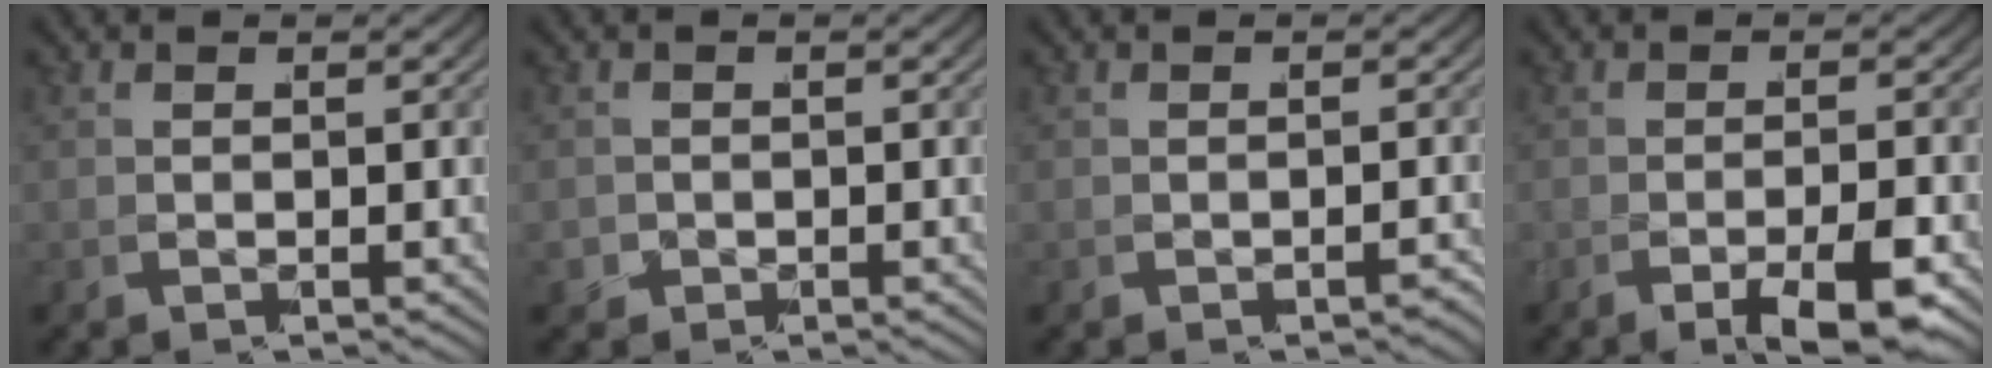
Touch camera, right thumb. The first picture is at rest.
{"total": 1.1, "force": [-0.7, 0.7, -0.5], "torque": [0.009, -0.011, 0.000]}
{"total": 1.1, "force": [-1.0, -0.2, -0.2], "torque": [-0.013, -0.008, -0.013]}
{"total": 3.2, "force": [-2.0, -0.4, 2.5], "torque": [-0.050, -0.001, -0.032]}